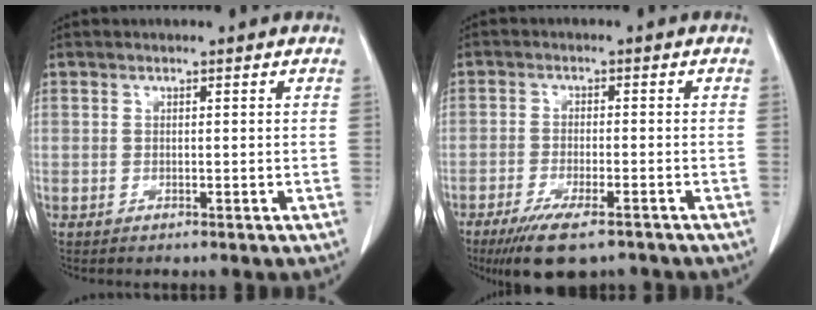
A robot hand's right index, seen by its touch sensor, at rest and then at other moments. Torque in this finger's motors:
{"motor_torque": [0.61, -0.58, 0.22, 0.08]}